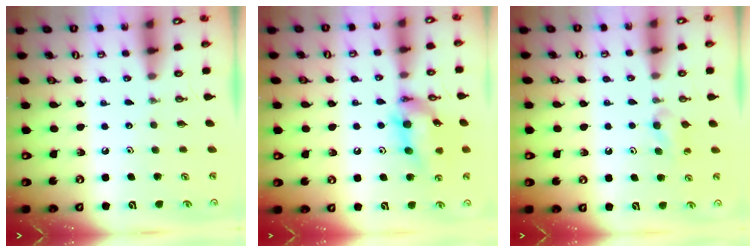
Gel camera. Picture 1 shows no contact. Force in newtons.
{"total": 14.6, "press": 14.5, "slide": 1.0}
{"total": 5.5, "press": 2.8, "slide": 4.8}